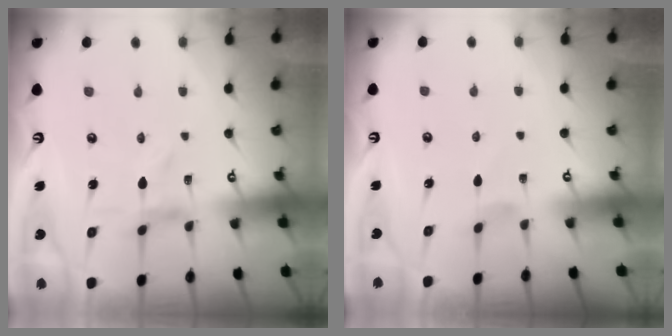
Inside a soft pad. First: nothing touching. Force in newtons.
{"total": 0.0}